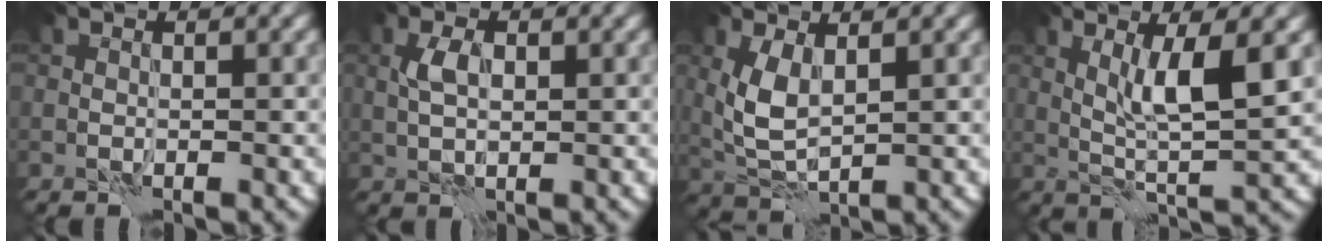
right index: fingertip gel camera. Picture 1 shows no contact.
{"total": 2.2, "force": [0.7, 1.2, 1.7], "torque": [-0.034, 0.002, 0.011]}
{"total": 3.9, "force": [1.4, 1.9, 3.1], "torque": [-0.078, -0.001, 0.031]}
{"total": 5.2, "force": [1.6, 0.7, 4.9], "torque": [-0.091, -0.004, 0.032]}